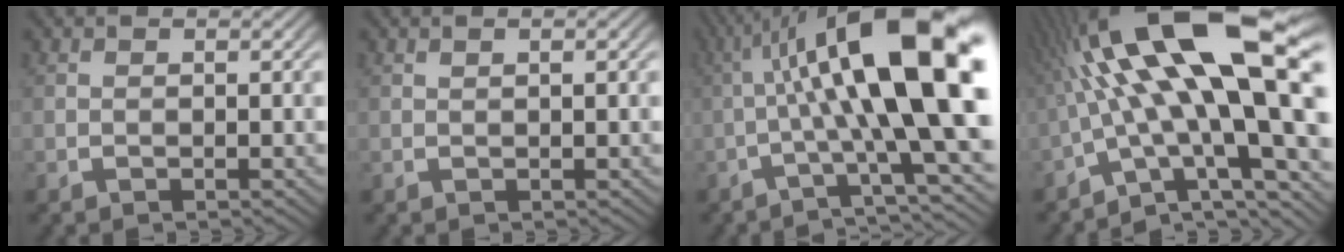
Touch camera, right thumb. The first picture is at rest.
{"total": 0.7, "force": [0.3, 0.0, 0.6], "torque": [-0.012, 0.002, 0.008]}
{"total": 15.2, "force": [1.0, 6.3, 13.8], "torque": [-0.206, -0.003, 0.013]}
{"total": 14.5, "force": [0.8, 7.5, 12.3], "torque": [-0.237, -0.022, 0.025]}